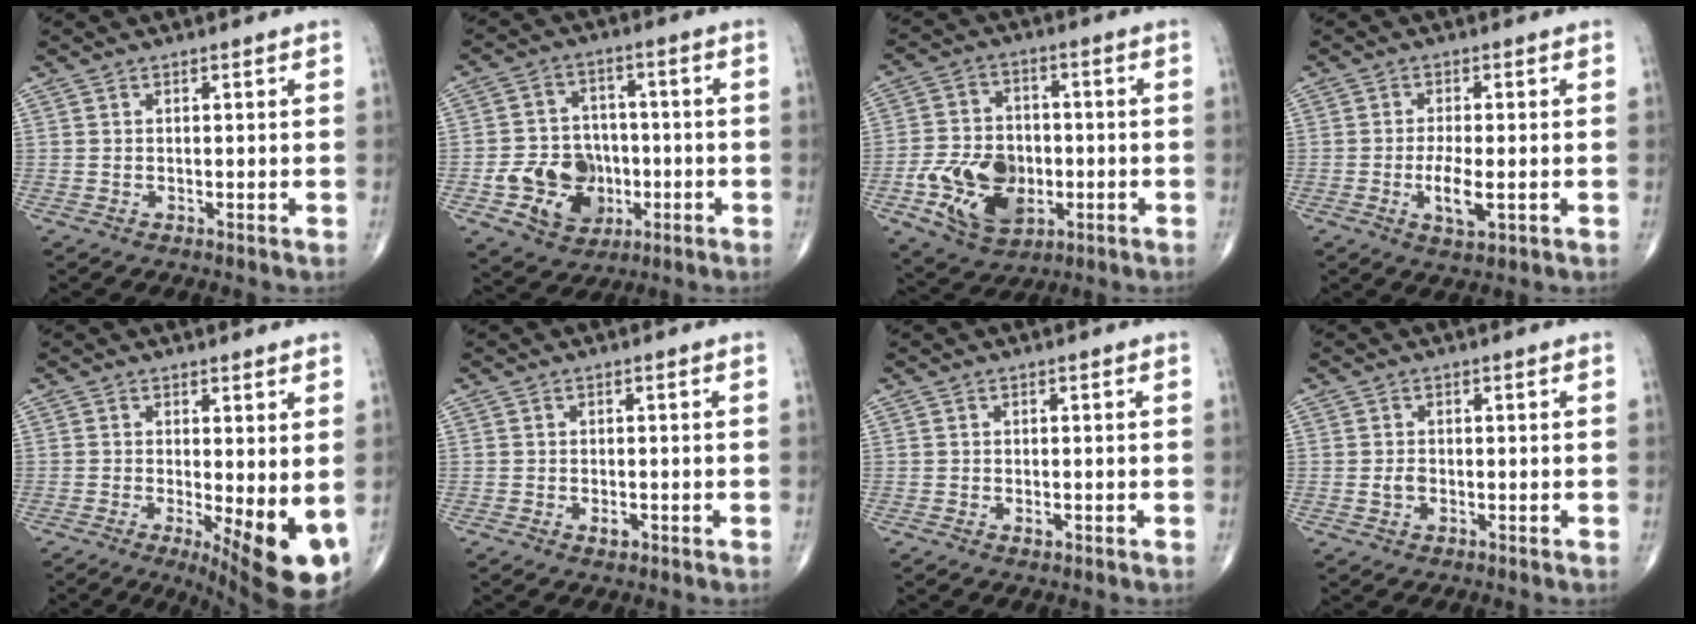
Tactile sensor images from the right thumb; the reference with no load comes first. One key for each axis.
{"total": 12.4, "fx": -3.3, "fy": 10.0, "fz": 6.5, "tx": -0.066, "ty": 0.021, "tz": -0.050}
{"total": 14.3, "fx": -3.6, "fy": 9.8, "fz": 9.7, "tx": -0.153, "ty": 0.010, "tz": -0.057}
{"total": 5.4, "fx": -1.2, "fy": 1.8, "fz": 4.9, "tx": -0.095, "ty": -0.010, "tz": -0.020}
{"total": 11.6, "fx": -2.3, "fy": 3.8, "fz": 10.7, "tx": -0.144, "ty": -0.024, "tz": -0.023}
{"total": 1.7, "fx": -0.7, "fy": 1.0, "fz": 1.2, "tx": -0.017, "ty": 0.001, "tz": -0.010}
{"total": 1.1, "fx": -0.4, "fy": 0.6, "fz": 0.8, "tx": -0.013, "ty": 0.000, "tz": -0.007}
{"total": 1.9, "fx": -0.4, "fy": 1.2, "fz": 1.4, "tx": -0.027, "ty": 0.003, "tz": -0.008}